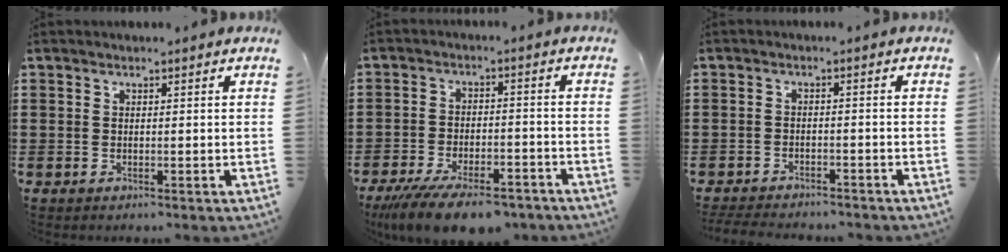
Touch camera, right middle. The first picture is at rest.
{"total": 8.5, "force": [-7.1, 1.7, 4.4], "torque": [-0.087, 0.003, -0.131]}
{"total": 2.7, "force": [-2.7, 0.2, 0.3], "torque": [-0.010, -0.003, -0.056]}